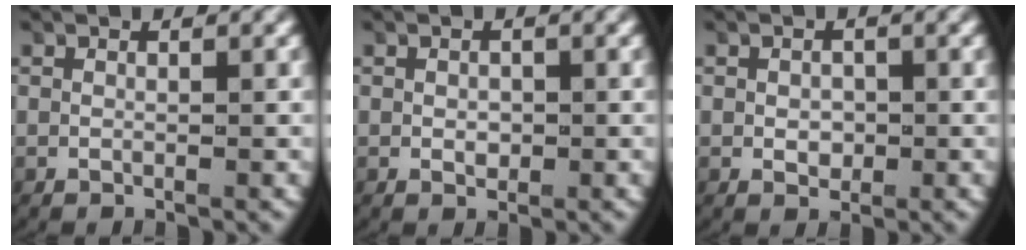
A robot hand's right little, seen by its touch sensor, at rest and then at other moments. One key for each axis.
{"total": 1.0, "fx": -0.1, "fy": 0.7, "fz": 0.7, "tx": -0.017, "ty": -0.008, "tz": 0.004}
{"total": 1.4, "fx": -0.2, "fy": 1.1, "fz": 0.8, "tx": -0.018, "ty": -0.008, "tz": 0.001}